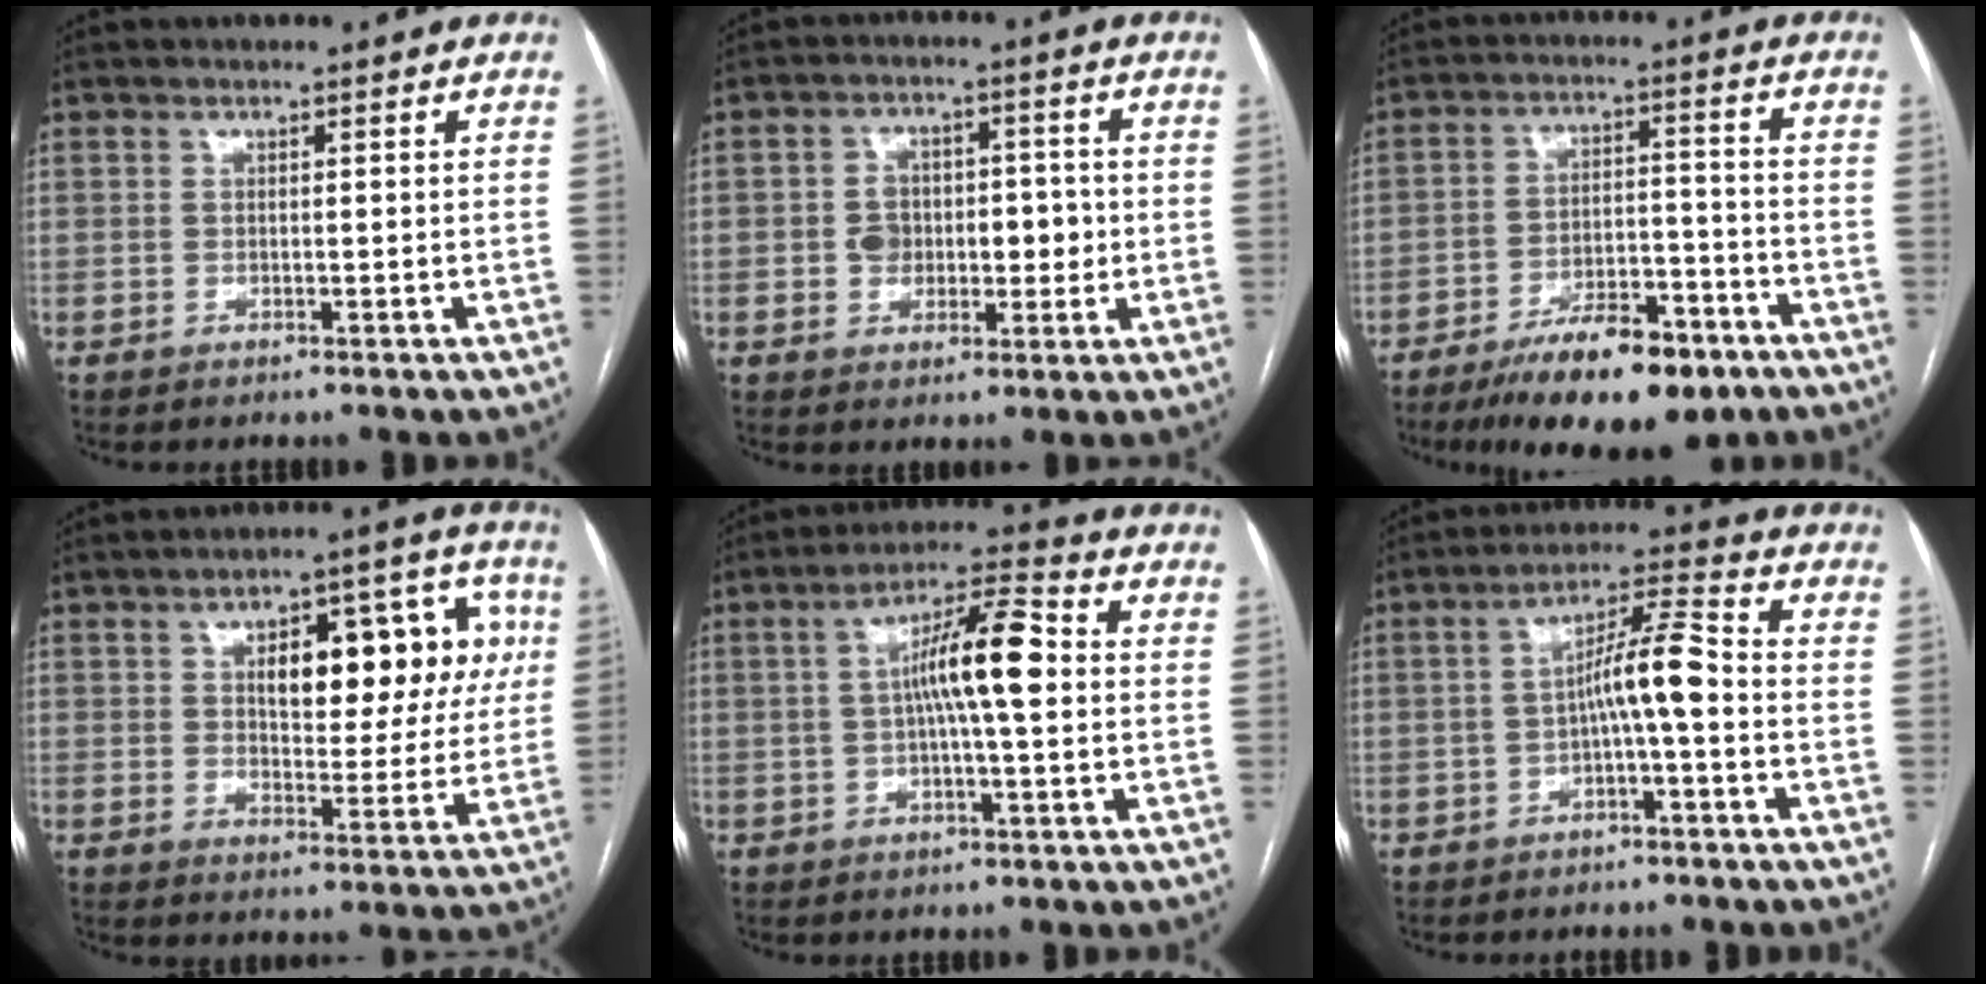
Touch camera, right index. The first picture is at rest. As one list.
[{"total": 7.0, "force": [-0.6, 4.9, 5.0], "torque": [-0.074, 0.026, -0.002]}, {"total": 14.3, "force": [-9.9, 4.7, 9.2], "torque": [-0.142, 0.008, -0.159]}, {"total": 14.4, "force": [3.8, 6.5, 12.3], "torque": [-0.152, 0.040, 0.058]}, {"total": 10.1, "force": [0.5, 1.2, 10.0], "torque": [-0.177, 0.022, 0.004]}, {"total": 7.4, "force": [-1.3, 0.5, 7.2], "torque": [-0.126, 0.025, -0.023]}]